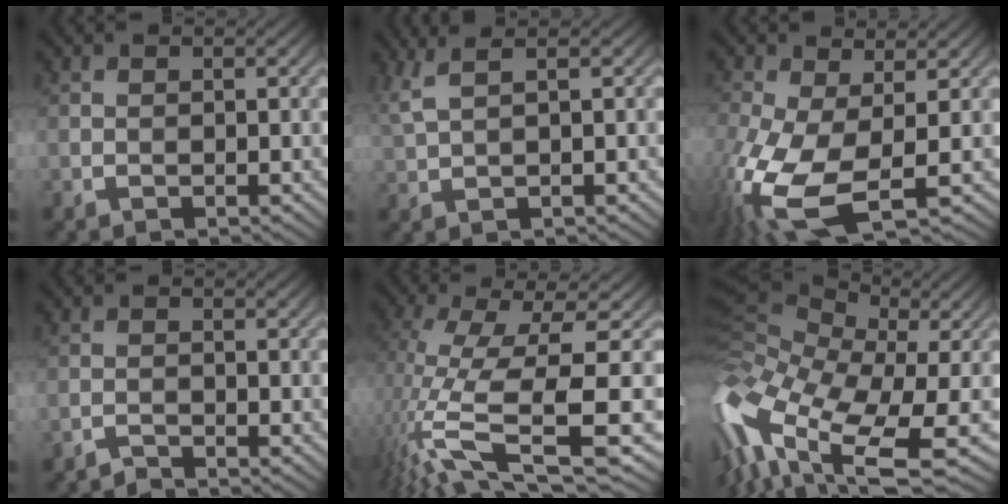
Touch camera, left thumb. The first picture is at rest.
{"total": 3.4, "force": [2.2, 0.8, 2.5], "torque": [-0.047, 0.015, 0.040]}
{"total": 12.3, "force": [-3.8, 5.6, 10.2], "torque": [-0.266, -0.030, -0.065]}
{"total": 1.3, "force": [-1.3, -0.1, -0.1], "torque": [0.002, 0.003, -0.032]}
{"total": 12.7, "force": [-2.7, 3.4, 11.9], "torque": [-0.256, -0.013, -0.036]}
{"total": 16.0, "force": [-5.4, 7.5, 13.1], "torque": [-0.327, -0.006, -0.091]}